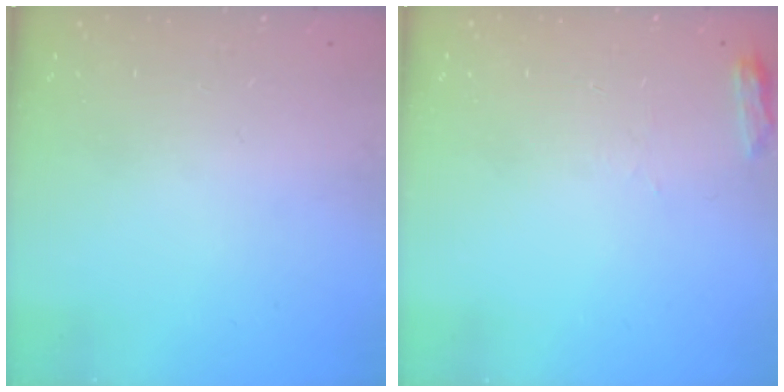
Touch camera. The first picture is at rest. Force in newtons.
{"total": 4.2, "press": 4.2, "slide": 0.5}